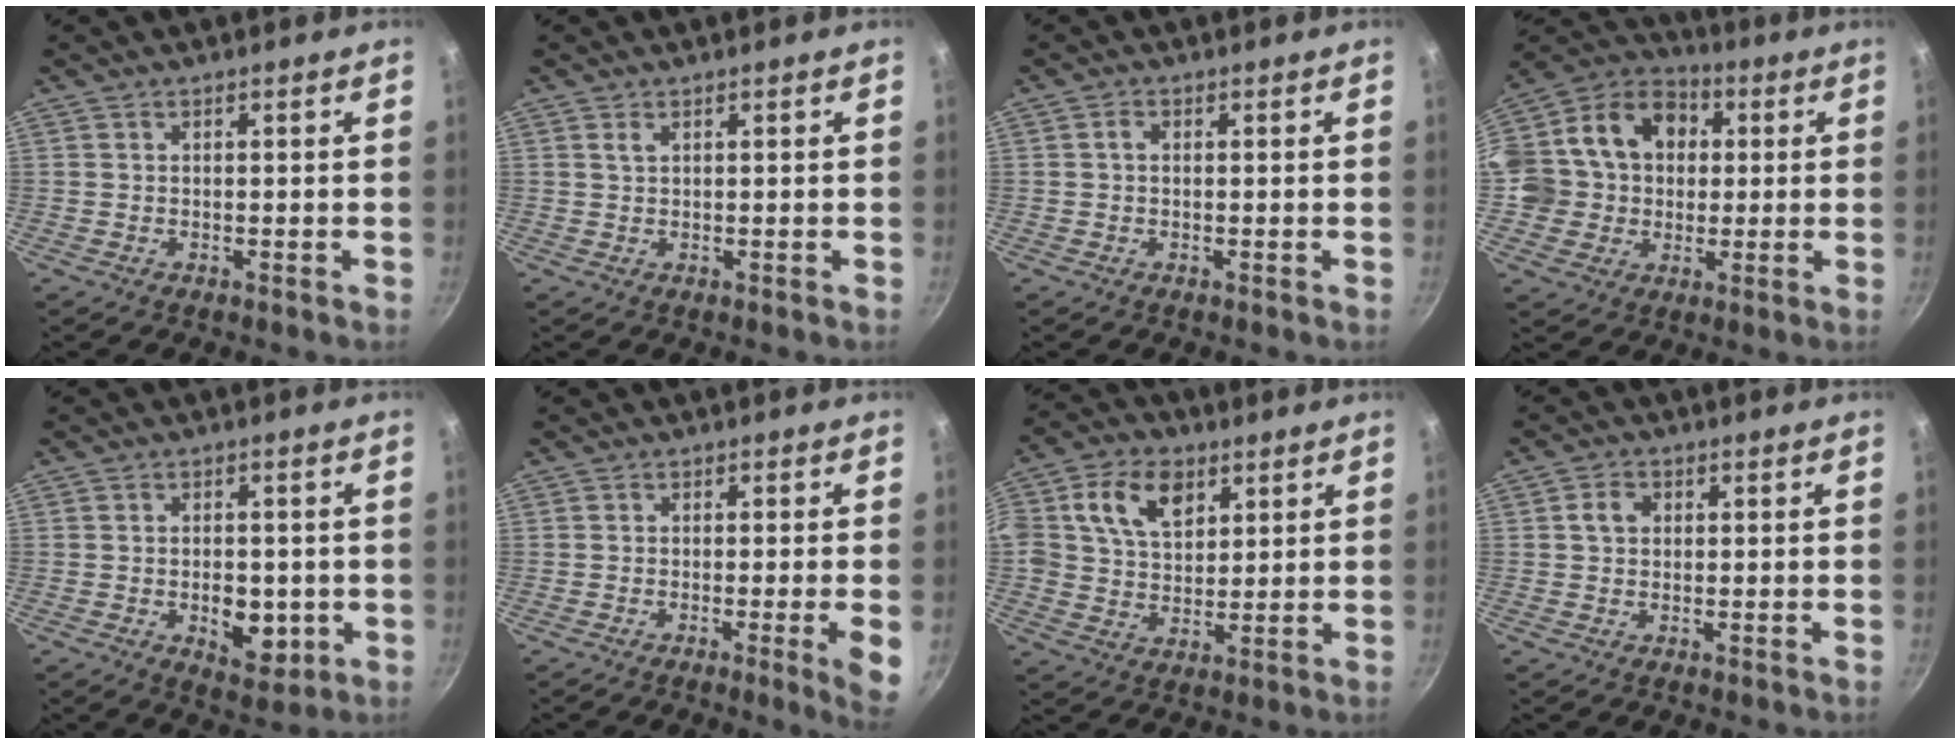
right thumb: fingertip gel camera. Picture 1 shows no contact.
{"total": 1.0, "force": [0.5, 0.5, 0.7], "torque": [-0.013, 0.000, 0.011]}
{"total": 1.3, "force": [0.2, 0.8, 0.9], "torque": [-0.017, 0.005, 0.002]}
{"total": 18.1, "force": [1.8, 15.5, 9.1], "torque": [-0.142, 0.042, 0.023]}
{"total": 7.9, "force": [-1.6, 4.8, 6.1], "torque": [-0.060, -0.004, -0.015]}
{"total": 5.5, "force": [-1.6, 0.1, 5.3], "torque": [-0.071, 0.002, -0.023]}
{"total": 11.2, "force": [4.3, 7.8, 6.9], "torque": [-0.101, -0.004, 0.071]}
{"total": 3.0, "force": [0.5, 2.4, 1.7], "torque": [-0.020, 0.006, 0.005]}